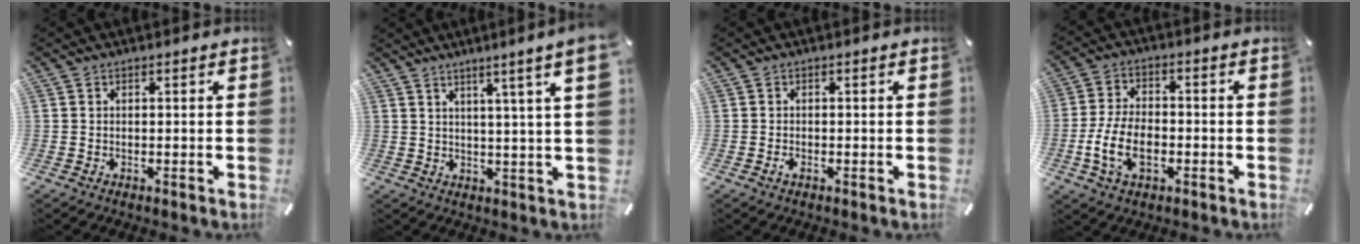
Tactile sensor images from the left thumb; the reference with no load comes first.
{"total": 8.3, "force": [4.0, -1.0, 7.2], "torque": [-0.128, -0.018, 0.061]}
{"total": 0.9, "force": [-0.6, 0.4, 0.6], "torque": [-0.010, 0.002, -0.011]}
{"total": 9.9, "force": [-3.0, 6.1, 7.1], "torque": [-0.160, 0.007, -0.055]}